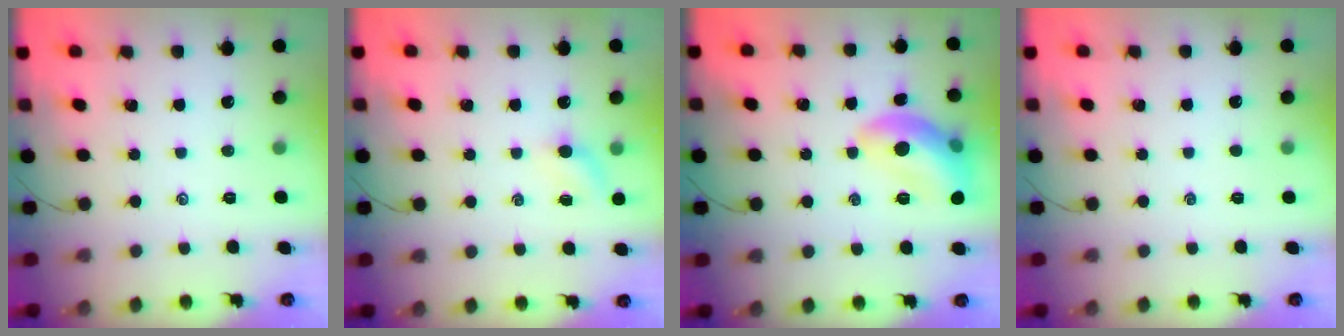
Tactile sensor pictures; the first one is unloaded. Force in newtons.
{"total": 5.7, "press": 5.6, "slide": 1.2}
{"total": 12.5, "press": 12.4, "slide": 0.9}
{"total": 0.0}